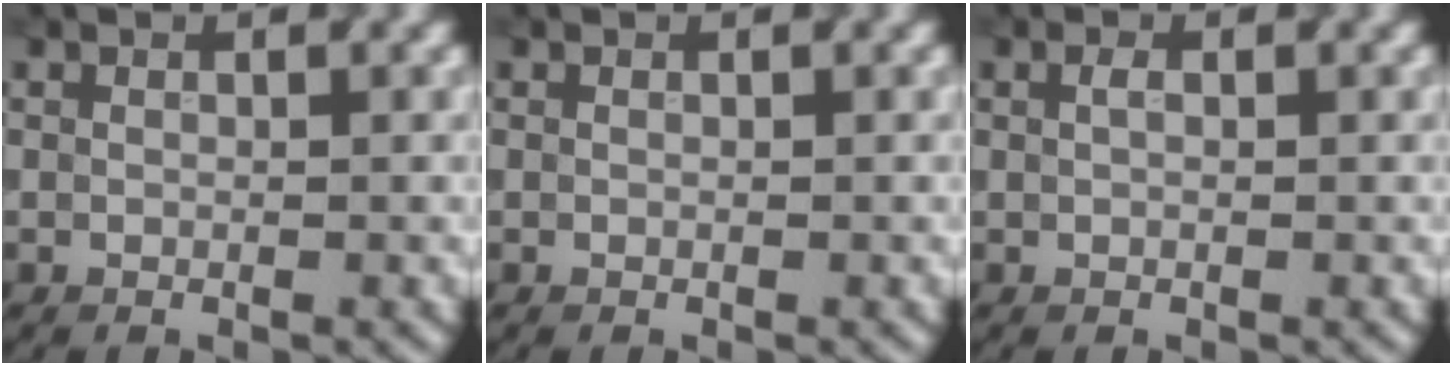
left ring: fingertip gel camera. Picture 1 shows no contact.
{"total": 0.0}
{"total": 0.7, "force": [0.2, 0.4, 0.6], "torque": [-0.014, 0.002, 0.003]}